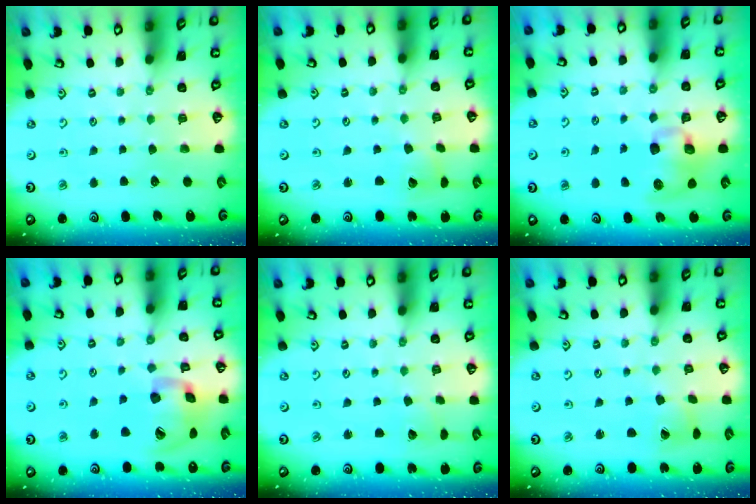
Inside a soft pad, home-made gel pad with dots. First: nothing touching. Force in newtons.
{"total": 2.1, "press": 2.1, "slide": 0.3}
{"total": 11.4, "press": 11.3, "slide": 1.5}
{"total": 18.0, "press": 17.8, "slide": 2.8}
{"total": 2.5, "press": 2.5, "slide": 0.2}
{"total": 5.2, "press": 5.2, "slide": 0.2}